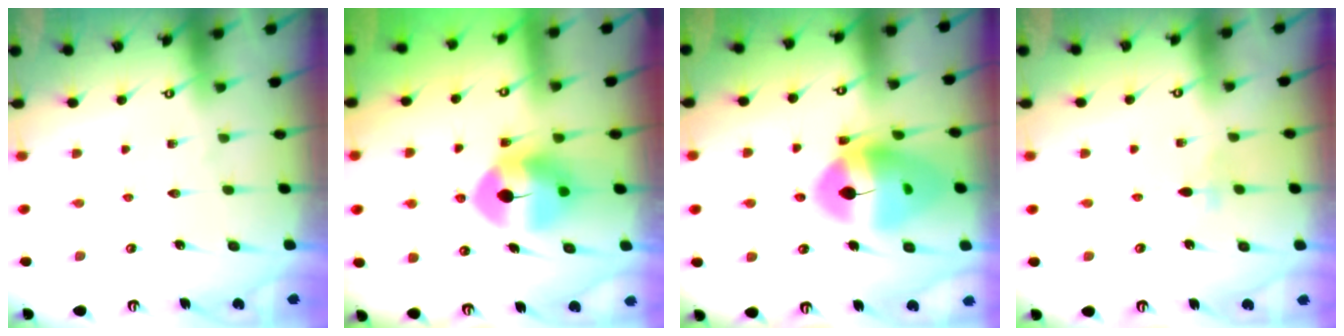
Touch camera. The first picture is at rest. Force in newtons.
{"total": 9.5, "press": 9.4, "slide": 1.5}
{"total": 17.5, "press": 17.3, "slide": 2.4}
{"total": 2.7, "press": 2.6, "slide": 0.6}